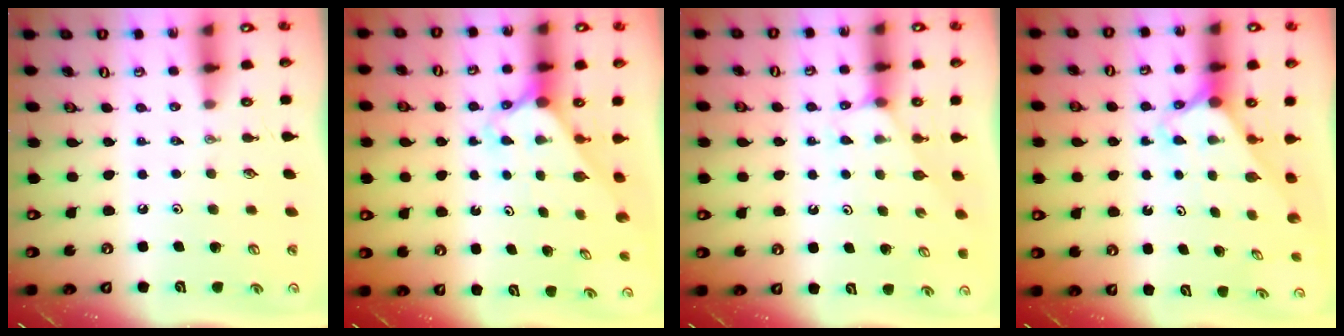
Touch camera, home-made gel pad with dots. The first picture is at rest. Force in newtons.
{"total": 2.2, "press": 2.2, "slide": 0.1}
{"total": 4.1, "press": 4.1, "slide": 0.5}
{"total": 2.4, "press": 2.4, "slide": 0.2}